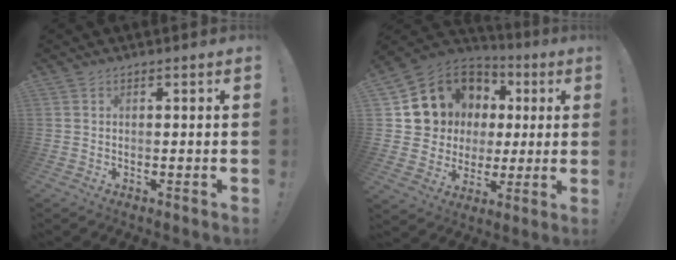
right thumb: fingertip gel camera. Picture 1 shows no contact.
{"total": 12.8, "force": [5.3, 11.0, 3.7], "torque": [-0.066, -0.039, 0.125]}